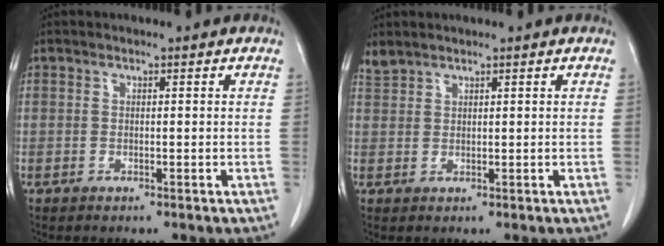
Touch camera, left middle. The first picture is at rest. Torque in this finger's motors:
{"motor_torque": [0.08, -0.08, -0.08, -0.01]}